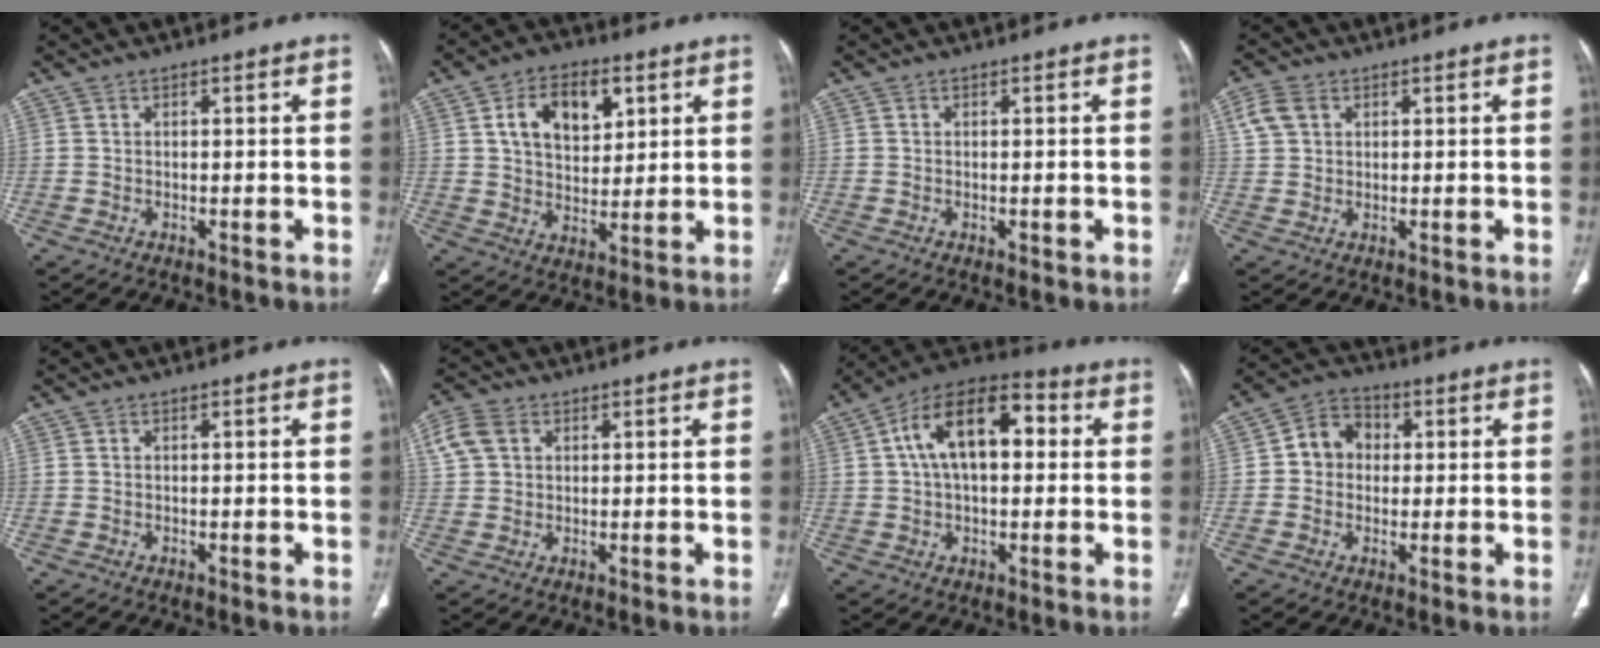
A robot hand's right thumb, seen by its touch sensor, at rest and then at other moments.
{"total": 11.8, "force": [4.4, 7.6, 8.0], "torque": [-0.094, -0.009, 0.076]}
{"total": 1.0, "force": [-0.3, 0.4, 0.9], "torque": [-0.012, -0.003, -0.002]}
{"total": 4.6, "force": [1.8, 3.4, 2.4], "torque": [-0.047, 0.005, 0.039]}
{"total": 0.0}
{"total": 5.5, "force": [2.0, 4.2, 3.0], "torque": [-0.058, 0.008, 0.039]}
{"total": 15.8, "force": [3.0, 8.8, 12.8], "torque": [-0.198, 0.033, 0.040]}
{"total": 7.1, "force": [0.7, 6.1, 3.5], "torque": [-0.033, 0.014, 0.001]}